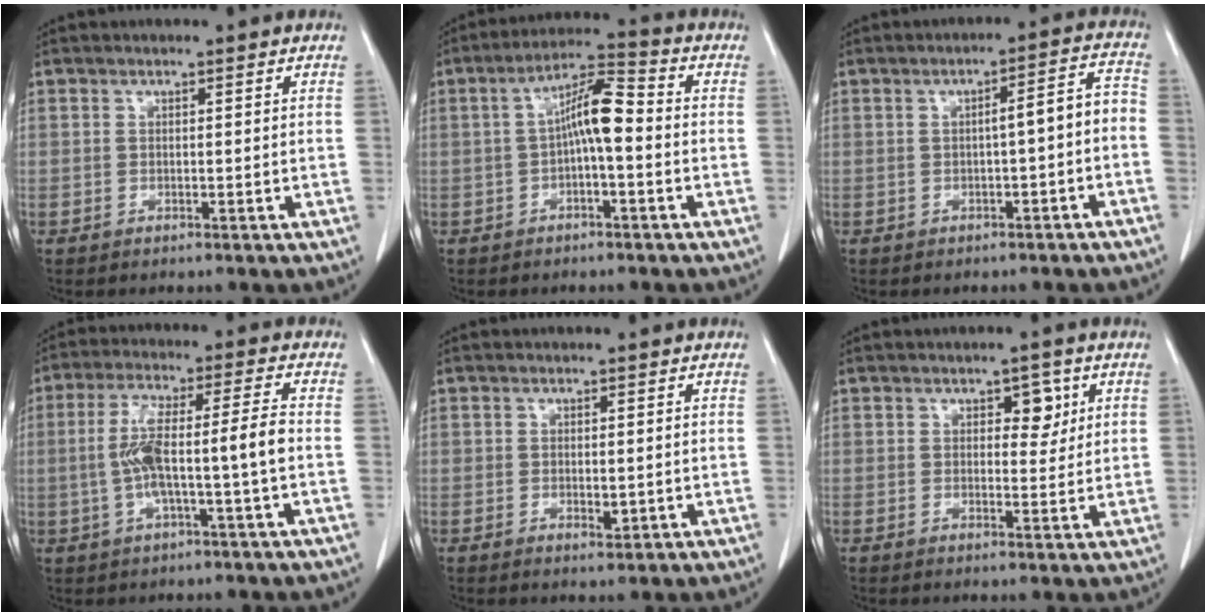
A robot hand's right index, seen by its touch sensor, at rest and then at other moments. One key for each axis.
{"total": 7.1, "fx": -0.6, "fy": 1.7, "fz": 6.8, "tx": -0.123, "ty": 0.028, "tz": -0.014}
{"total": 5.1, "fx": -1.1, "fy": 0.8, "fz": 4.9, "tx": -0.062, "ty": 0.027, "tz": -0.014}
{"total": 9.7, "fx": -1.3, "fy": 0.4, "fz": 9.6, "tx": -0.186, "ty": 0.021, "tz": -0.025}
{"total": 1.9, "fx": -0.3, "fy": 1.0, "fz": 1.6, "tx": -0.023, "ty": -0.003, "tz": -0.001}
{"total": 3.6, "fx": 1.5, "fy": 2.0, "fz": 2.6, "tx": -0.027, "ty": 0.004, "tz": 0.020}